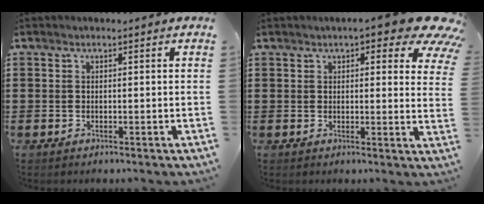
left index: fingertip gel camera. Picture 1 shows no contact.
{"total": 7.3, "force": [5.5, 1.6, 4.6], "torque": [-0.073, -0.019, 0.092]}